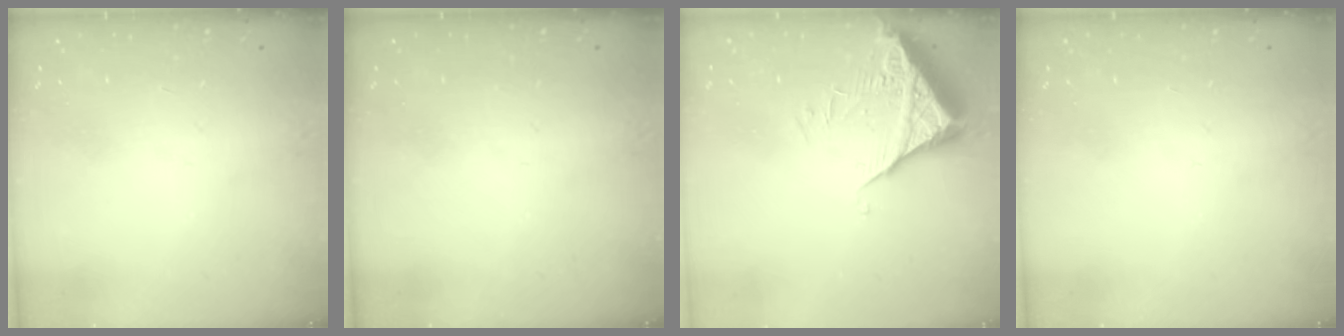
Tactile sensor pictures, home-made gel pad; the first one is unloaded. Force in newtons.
{"total": 0.0}
{"total": 5.7, "press": 5.7, "slide": 0.5}
{"total": 0.0}